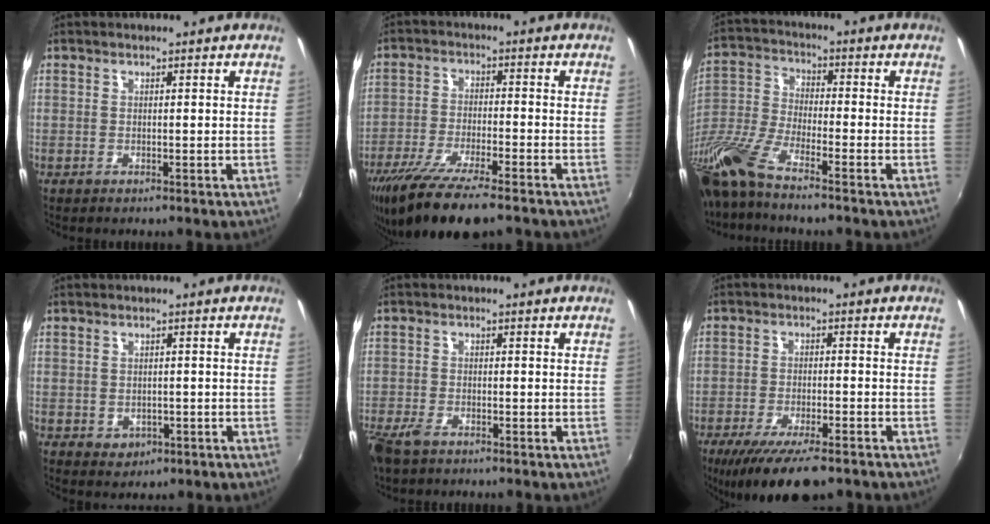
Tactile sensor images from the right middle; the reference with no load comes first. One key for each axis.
{"total": 12.9, "fx": -9.8, "fy": 2.1, "fz": 8.1, "tx": -0.173, "ty": -0.039, "tz": -0.173}
{"total": 15.5, "fx": -11.4, "fy": 2.5, "fz": 10.1, "tx": -0.229, "ty": -0.032, "tz": -0.230}
{"total": 3.2, "fx": -0.5, "fy": 2.8, "fz": 1.4, "tx": -0.029, "ty": -0.002, "tz": 0.000}
{"total": 4.5, "fx": -3.3, "fy": 1.8, "fz": 2.6, "tx": -0.071, "ty": -0.015, "tz": -0.065}
{"total": 12.1, "fx": -8.8, "fy": 3.3, "fz": 7.7, "tx": -0.161, "ty": -0.039, "tz": -0.143}